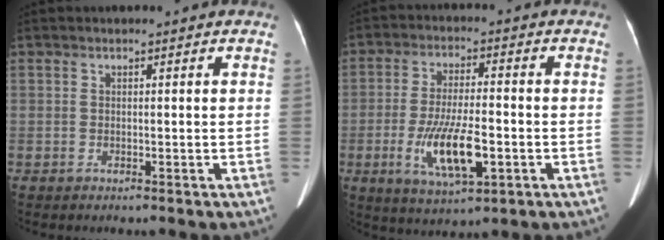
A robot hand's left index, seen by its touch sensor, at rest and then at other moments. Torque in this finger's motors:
{"motor_torque": [1.50, 0.46, 0.36, 0.21]}